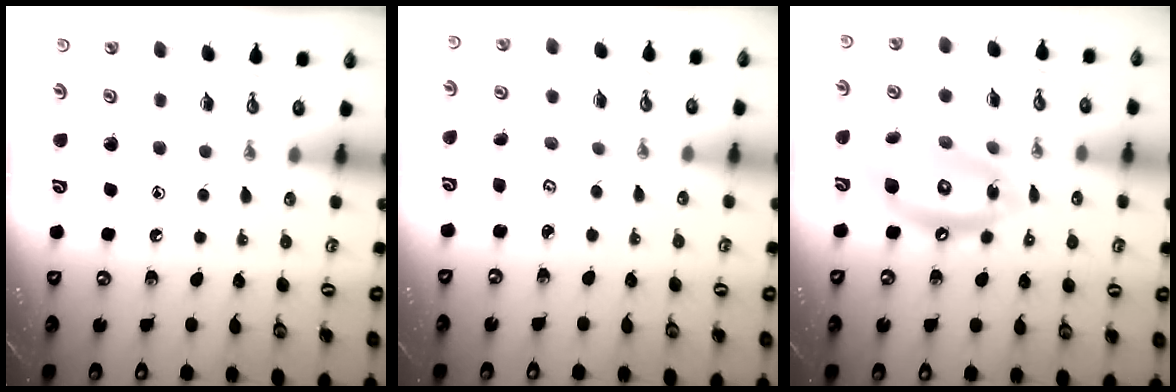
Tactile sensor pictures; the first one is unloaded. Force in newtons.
{"total": 2.8, "press": 2.8, "slide": 0.2}
{"total": 14.4, "press": 14.3, "slide": 1.7}